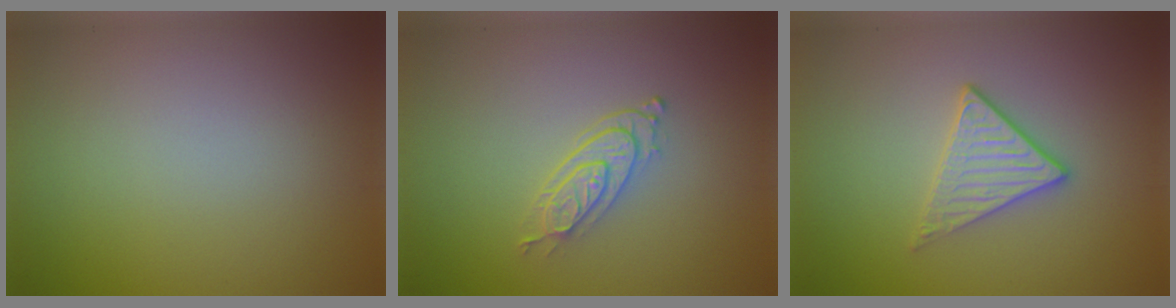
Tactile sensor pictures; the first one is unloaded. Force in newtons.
{"total": 2.7, "press": 2.1, "slide": 1.6}
{"total": 2.3, "press": 2.0, "slide": 1.0}